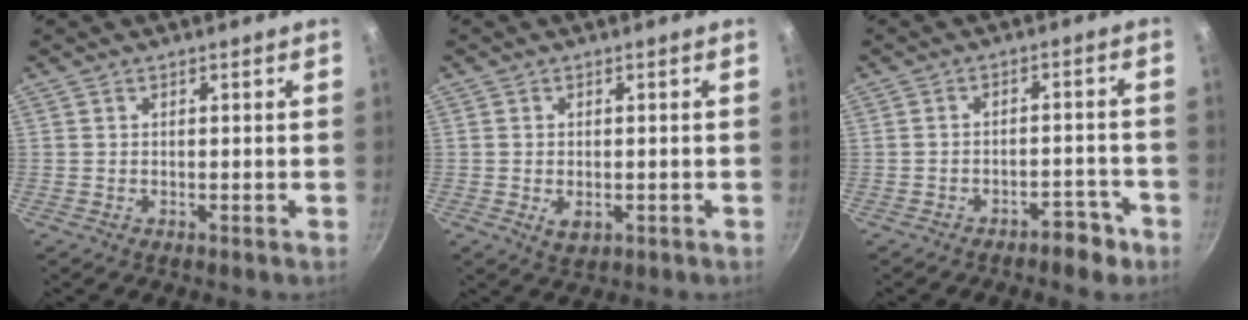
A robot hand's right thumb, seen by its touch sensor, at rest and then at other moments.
{"total": 3.0, "force": [-0.7, 2.0, 2.1], "torque": [-0.034, -0.007, -0.005]}
{"total": 4.8, "force": [-3.4, 2.1, 2.6], "torque": [-0.018, 0.044, -0.035]}